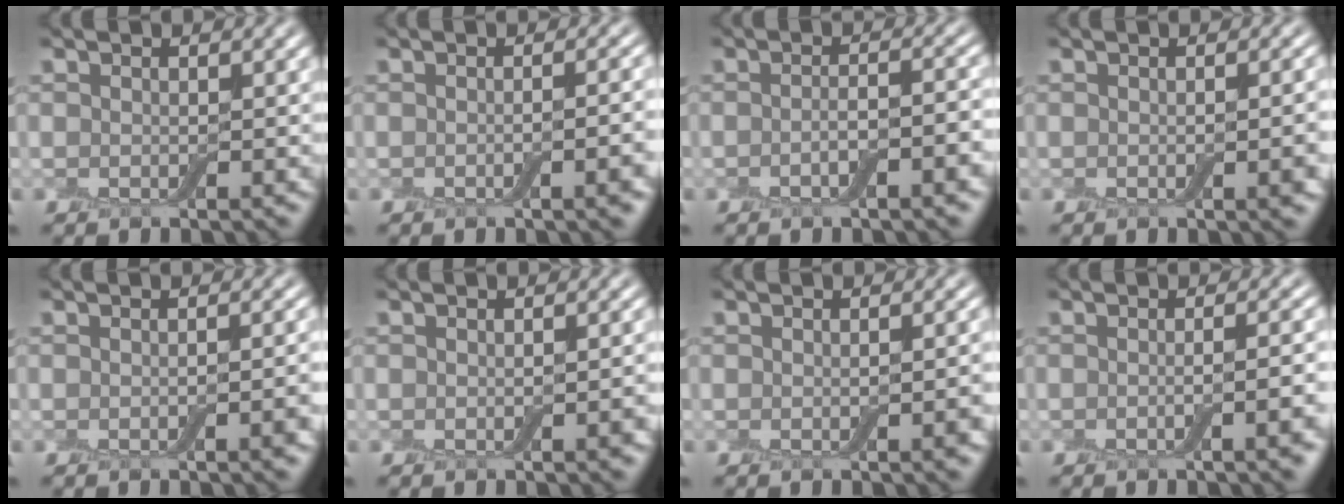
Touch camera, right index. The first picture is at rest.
{"total": 4.1, "force": [-1.0, 1.5, 3.7], "torque": [-0.026, 0.004, -0.011]}
{"total": 3.2, "force": [-1.0, 1.0, 2.9], "torque": [-0.036, 0.007, -0.018]}
{"total": 3.2, "force": [-0.4, 0.9, 3.0], "torque": [-0.028, 0.002, -0.004]}
{"total": 2.8, "force": [-0.6, 0.8, 2.6], "torque": [-0.025, 0.002, -0.006]}
{"total": 1.8, "force": [-0.3, 0.3, 1.7], "torque": [-0.020, -0.001, -0.002]}
{"total": 2.5, "force": [-0.3, 0.6, 2.4], "torque": [-0.025, 0.002, -0.002]}
{"total": 5.1, "force": [-0.9, 1.9, 4.6], "torque": [-0.030, 0.010, -0.016]}